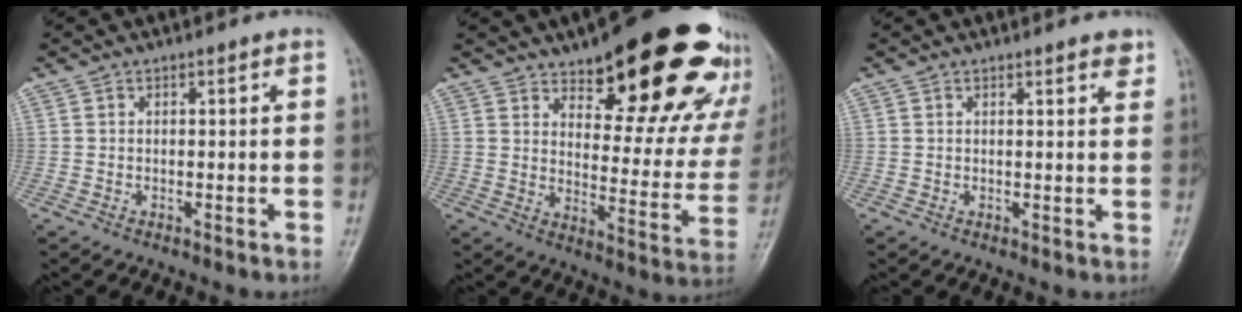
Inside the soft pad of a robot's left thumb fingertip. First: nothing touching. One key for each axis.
{"total": 26.0, "fx": 17.6, "fy": 9.6, "fz": 16.5, "tx": -0.171, "ty": -0.097, "tz": 0.232}
{"total": 2.4, "fx": 1.8, "fy": 0.6, "fz": 1.5, "tx": -0.013, "ty": -0.007, "tz": 0.021}